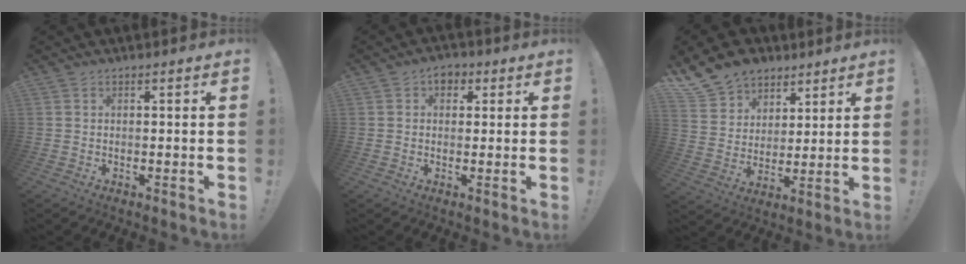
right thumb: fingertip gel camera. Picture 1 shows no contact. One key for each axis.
{"total": 4.0, "fx": 1.3, "fy": 3.1, "fz": 2.2, "tx": -0.022, "ty": 0.000, "tz": 0.021}
{"total": 12.4, "fx": 8.6, "fy": 8.5, "fz": 2.8, "tx": -0.060, "ty": -0.057, "tz": 0.171}